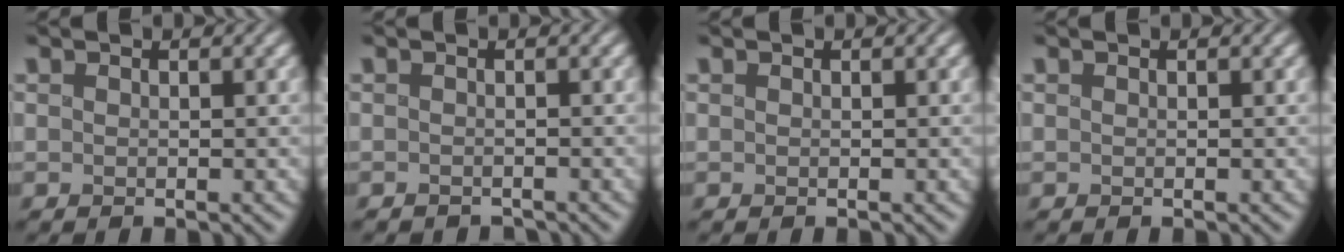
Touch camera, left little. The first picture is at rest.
{"total": 0.5, "force": [-0.5, 0.0, -0.3], "torque": [0.008, -0.003, -0.007]}
{"total": 0.0}
{"total": 0.0}